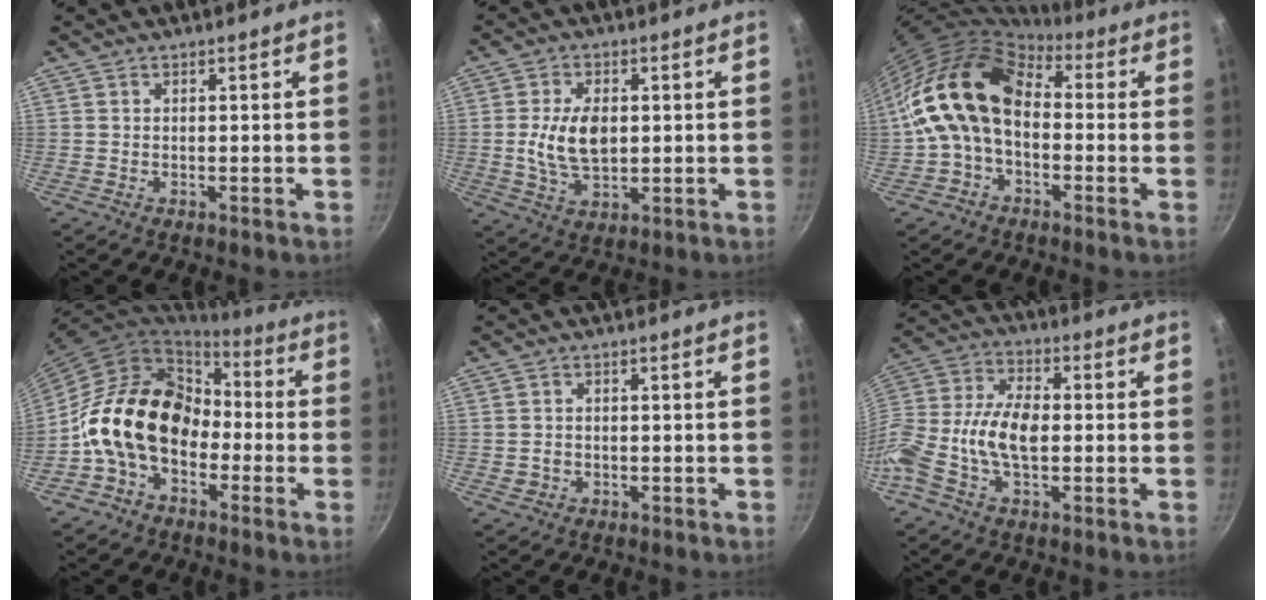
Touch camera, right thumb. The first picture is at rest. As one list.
[{"total": 9.1, "force": [0.5, 5.4, 7.3], "torque": [-0.128, -0.006, 0.009]}, {"total": 15.2, "force": [-0.3, 10.4, 11.0], "torque": [-0.175, 0.040, -0.024]}, {"total": 17.0, "force": [-3.3, 12.4, 11.2], "torque": [-0.153, 0.054, -0.073]}, {"total": 1.9, "force": [-0.4, 1.7, 0.8], "torque": [-0.009, 0.008, -0.001]}, {"total": 14.8, "force": [-1.5, 8.2, 12.2], "torque": [-0.251, 0.026, -0.048]}]